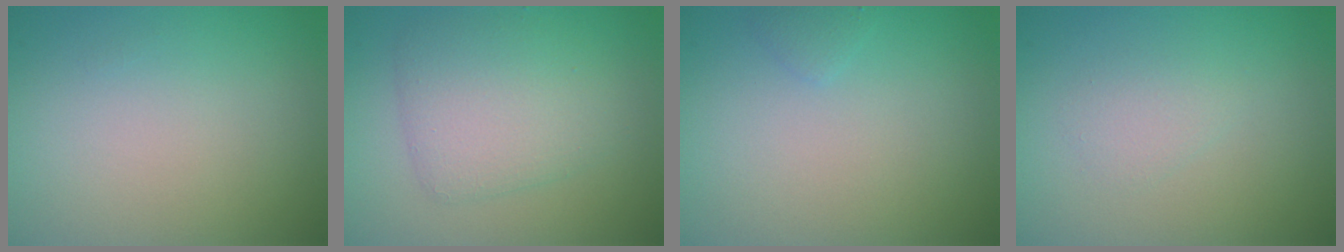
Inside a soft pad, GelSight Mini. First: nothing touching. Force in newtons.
{"total": 4.2, "press": 4.2, "slide": 0.1}
{"total": 0.7, "press": 0.7, "slide": 0.0}
{"total": 1.3, "press": 1.3, "slide": 0.0}